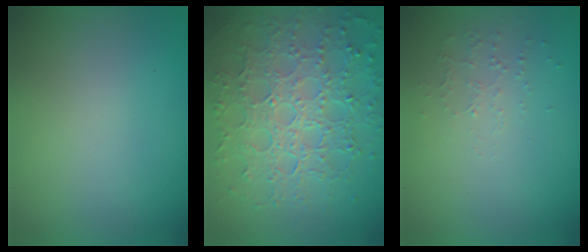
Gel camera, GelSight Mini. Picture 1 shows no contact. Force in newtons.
{"total": 8.1, "press": 5.7, "slide": 5.8}
{"total": 0.8, "press": 0.5, "slide": 0.6}